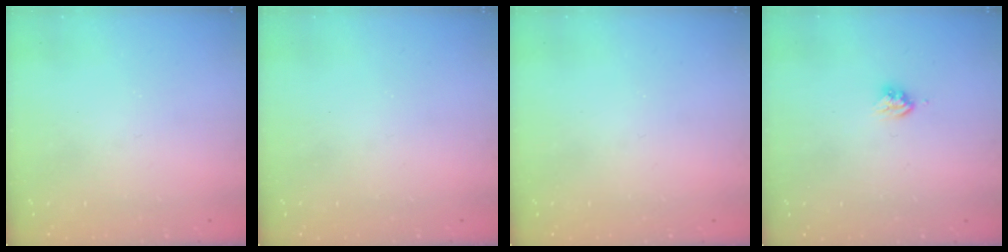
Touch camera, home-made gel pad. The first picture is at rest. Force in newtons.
{"total": 0.0}
{"total": 0.0}
{"total": 3.6, "press": 3.5, "slide": 0.4}